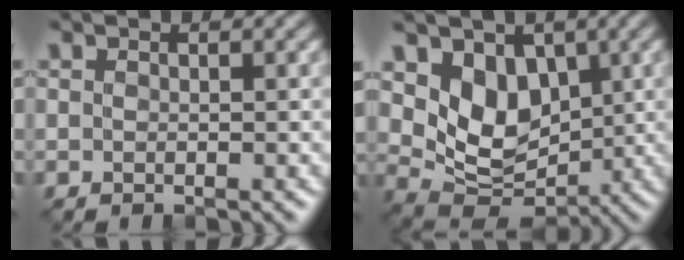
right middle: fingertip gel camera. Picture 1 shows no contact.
{"total": 5.9, "force": [1.9, 4.4, 3.4], "torque": [-0.066, -0.020, 0.031]}